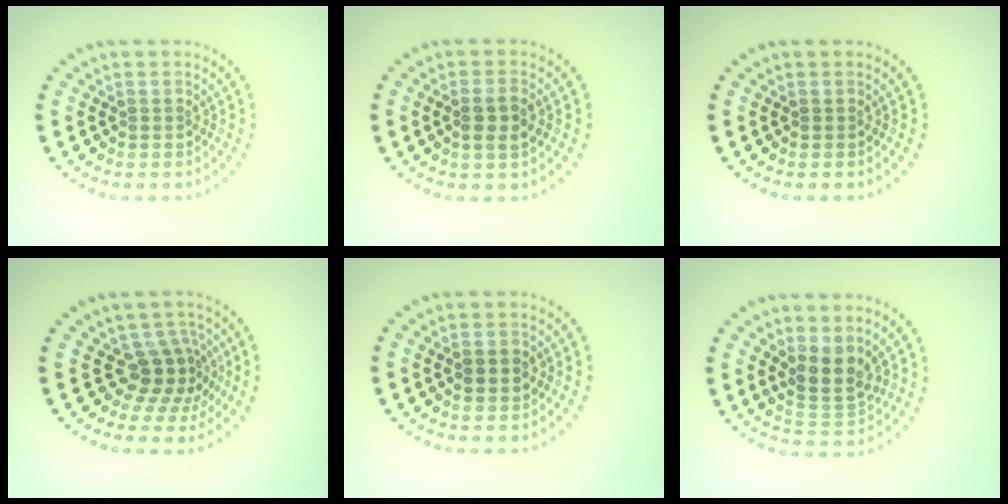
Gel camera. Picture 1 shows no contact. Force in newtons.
{"total": 2.0, "press": 1.9, "slide": 0.7}
{"total": 0.0}
{"total": 3.7, "press": 2.7, "slide": 2.5}
{"total": 1.8, "press": 1.8, "slide": 0.1}
{"total": 3.8, "press": 3.2, "slide": 1.9}